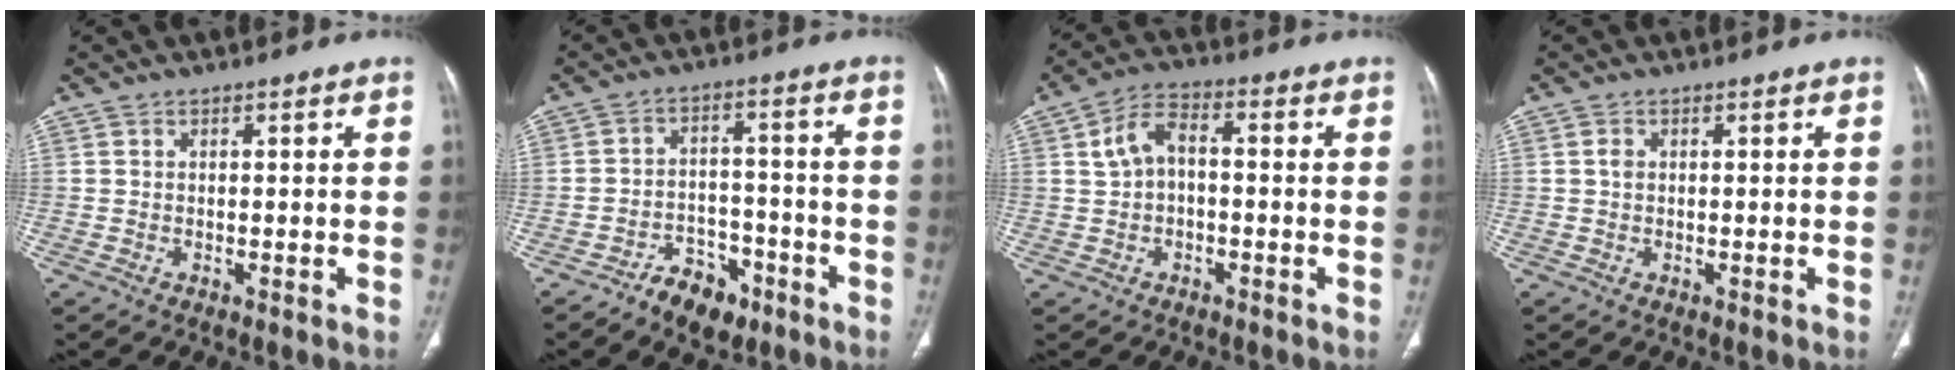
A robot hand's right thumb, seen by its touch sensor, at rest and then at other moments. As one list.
[{"total": 8.1, "force": [-5.4, 4.8, 3.7], "torque": [-0.033, 0.043, -0.086]}, {"total": 6.5, "force": [0.3, 4.0, 5.1], "torque": [-0.093, 0.023, -0.005]}, {"total": 1.6, "force": [0.2, 1.2, 1.1], "torque": [-0.018, 0.002, 0.002]}]